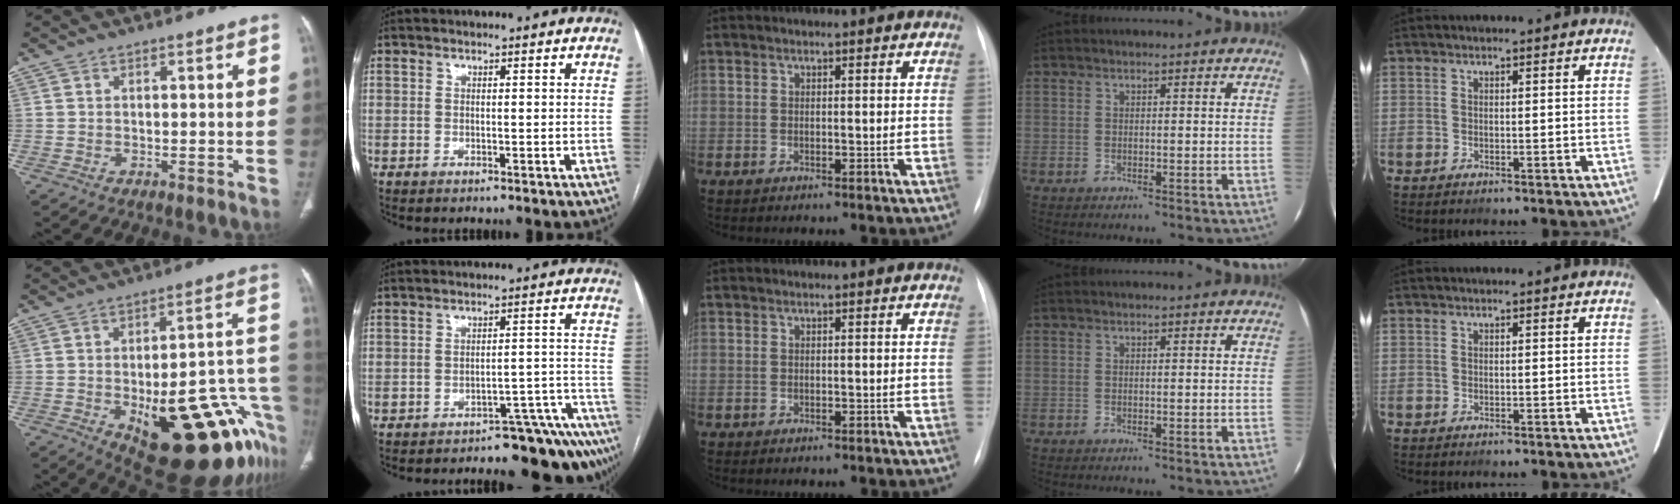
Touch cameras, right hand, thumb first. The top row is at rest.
{"thumb": {"total": 30.5, "force": [-11.9, 11.2, 25.7], "torque": [-0.241, 0.057, -0.141]}, "index": {"total": 13.2, "force": [-12.3, 2.1, 4.4], "torque": [0.008, 0.048, -0.148]}}